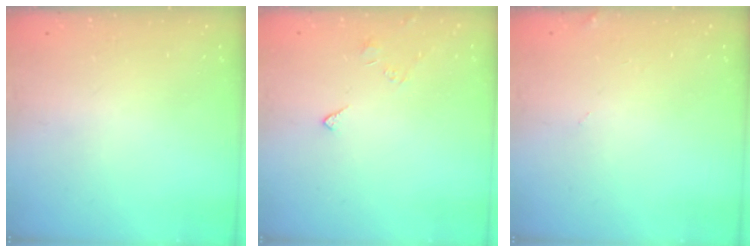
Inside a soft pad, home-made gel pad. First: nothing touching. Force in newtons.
{"total": 2.8, "press": 2.8, "slide": 0.5}
{"total": 2.2, "press": 2.2, "slide": 0.2}